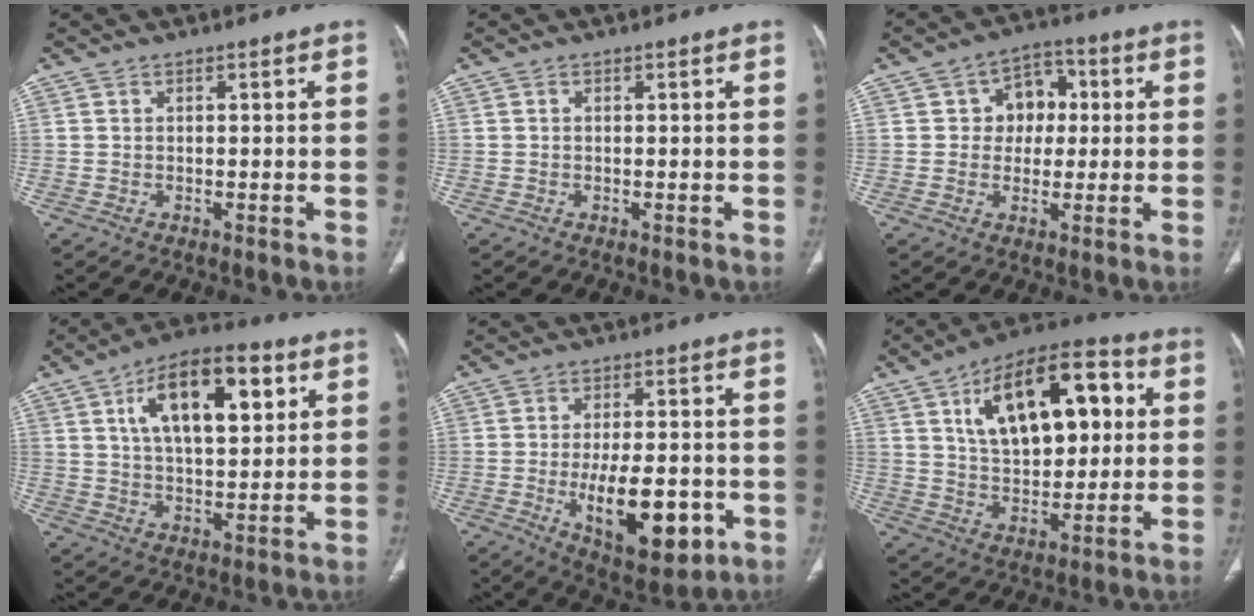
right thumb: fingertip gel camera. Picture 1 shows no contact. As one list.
[{"total": 0.0}, {"total": 8.1, "force": [1.1, 6.5, 4.6], "torque": [-0.020, 0.011, 0.011]}, {"total": 17.3, "force": [6.4, 7.9, 13.9], "torque": [-0.199, -0.004, 0.104]}, {"total": 15.0, "force": [-4.2, 6.7, 12.7], "torque": [-0.177, 0.004, -0.048]}, {"total": 21.3, "force": [6.1, 11.1, 17.1], "torque": [-0.229, 0.006, 0.096]}]